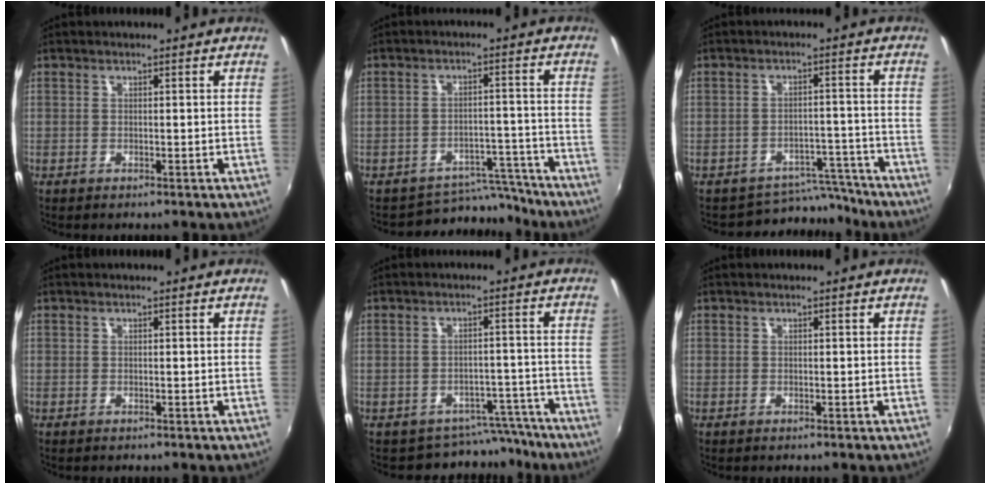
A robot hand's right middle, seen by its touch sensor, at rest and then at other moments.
{"total": 8.7, "force": [-8.2, 2.7, -0.1], "torque": [0.003, 0.026, -0.115]}
{"total": 7.8, "force": [-7.4, 2.6, -0.4], "torque": [0.010, 0.026, -0.103]}
{"total": 0.0}
{"total": 6.7, "force": [-5.9, 3.3, 0.2], "torque": [0.005, 0.024, -0.069]}
{"total": 0.0}